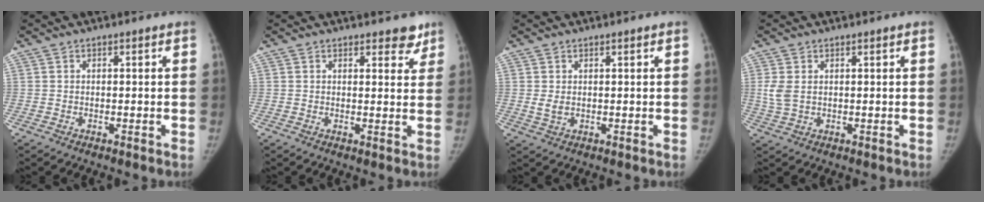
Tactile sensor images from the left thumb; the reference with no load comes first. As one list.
[{"total": 3.7, "force": [2.9, 1.7, 1.5], "torque": [0.011, -0.017, 0.033]}, {"total": 2.2, "force": [0.6, 1.2, 1.7], "torque": [-0.029, -0.006, 0.017]}, {"total": 3.4, "force": [0.8, 2.1, 2.5], "torque": [-0.061, -0.003, 0.022]}]